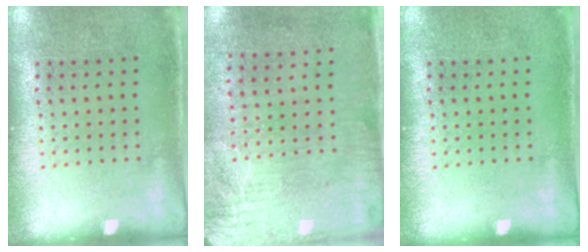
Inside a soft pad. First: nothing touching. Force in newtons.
{"total": 3.3, "press": 2.7, "slide": 1.8}
{"total": 0.0}